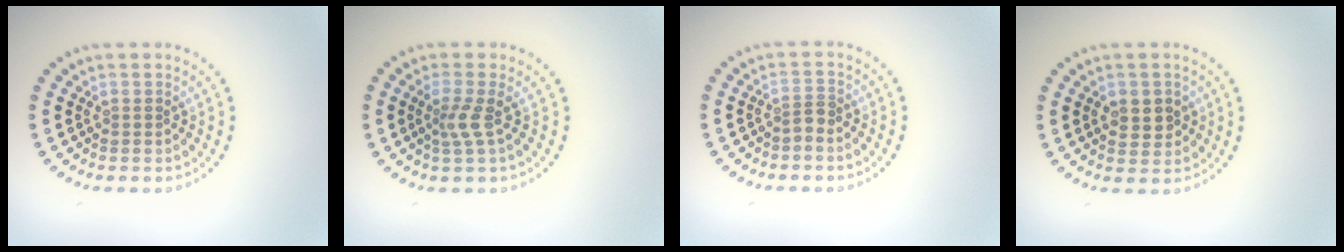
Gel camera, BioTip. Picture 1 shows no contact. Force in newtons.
{"total": 2.0, "press": 1.3, "slide": 1.5}
{"total": 1.0, "press": 0.6, "slide": 0.8}
{"total": 2.7, "press": 2.6, "slide": 0.5}